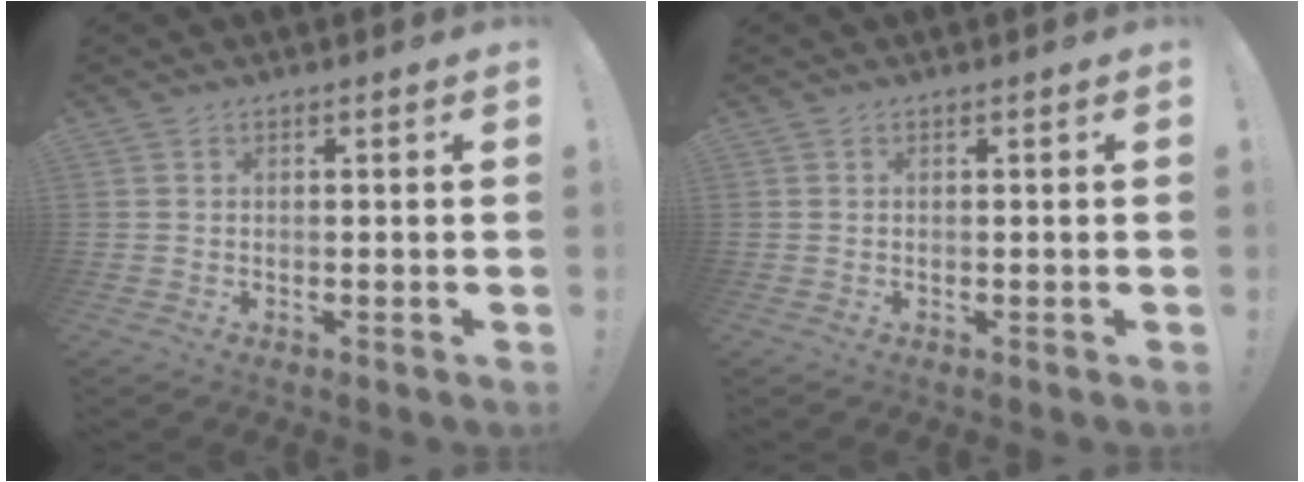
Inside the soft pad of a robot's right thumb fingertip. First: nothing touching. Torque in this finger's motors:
{"motor_torque": [-0.11, 0.11, 0.04, -0.04, 0.00]}